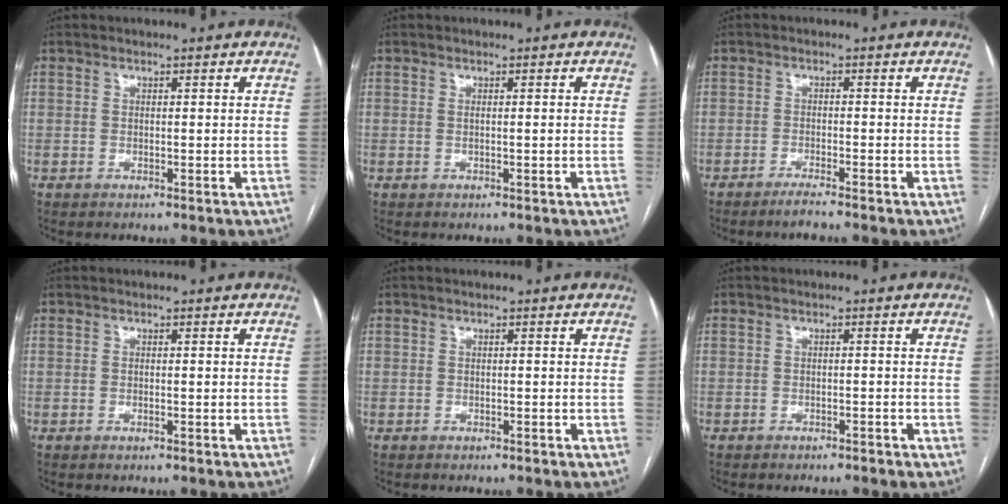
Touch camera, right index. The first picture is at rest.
{"total": 0.5, "force": [-0.1, 0.0, 0.5], "torque": [-0.010, 0.000, 0.003]}
{"total": 1.8, "force": [-1.6, -0.2, 0.7], "torque": [-0.017, -0.003, -0.031]}
{"total": 0.0}
{"total": 0.5, "force": [-0.4, 0.4, -0.1], "torque": [0.001, 0.005, -0.010]}
{"total": 1.3, "force": [-1.1, 0.5, 0.6], "torque": [-0.008, 0.001, -0.015]}